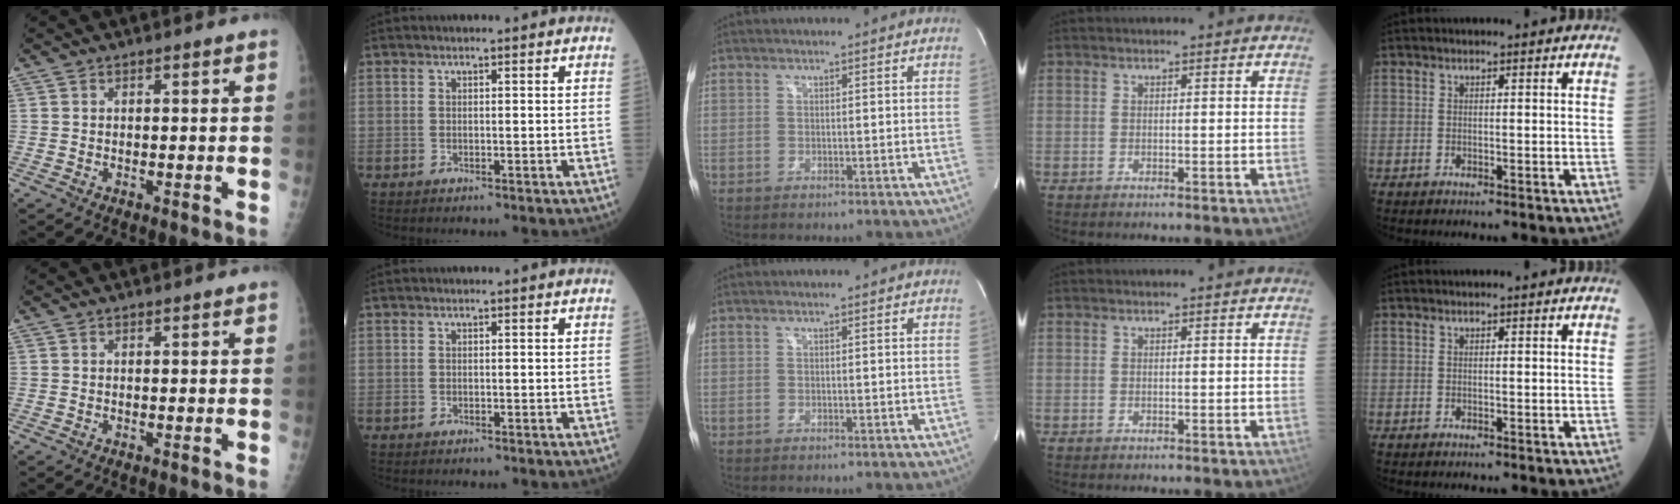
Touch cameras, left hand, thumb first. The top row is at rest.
{}